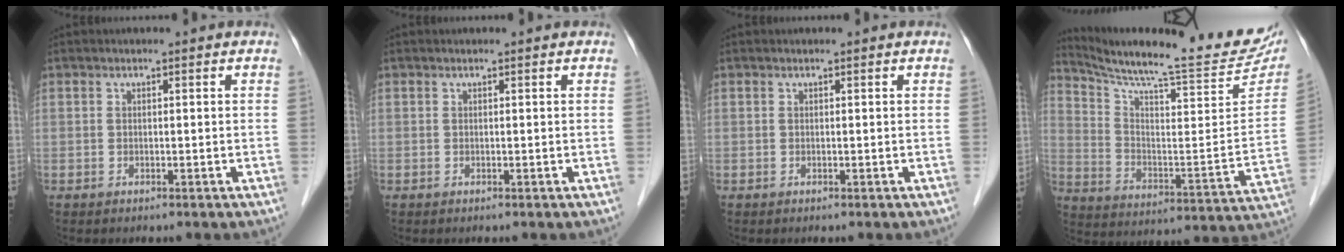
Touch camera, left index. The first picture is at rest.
{"total": 0.0}
{"total": 0.0}
{"total": 23.9, "force": [21.4, 1.1, 10.7], "torque": [-0.172, -0.073, 0.299]}